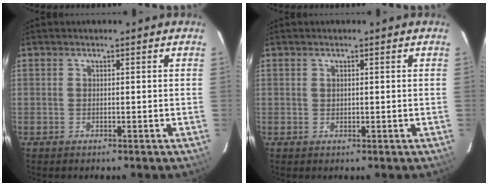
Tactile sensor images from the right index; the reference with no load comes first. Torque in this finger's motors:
{"motor_torque": [-0.12, 0.02, -0.06, 0.00]}